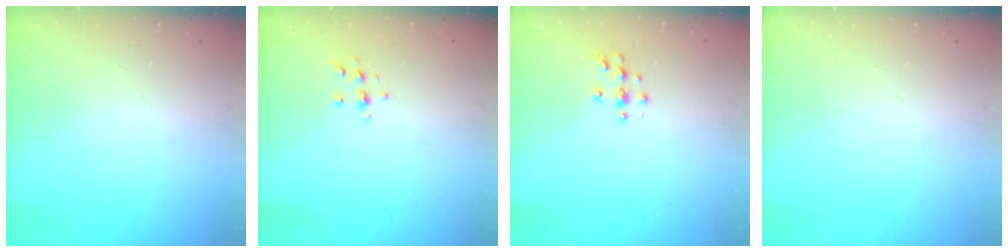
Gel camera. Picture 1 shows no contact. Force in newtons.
{"total": 6.2, "press": 6.2, "slide": 0.8}
{"total": 3.8, "press": 3.8, "slide": 0.4}
{"total": 0.0}